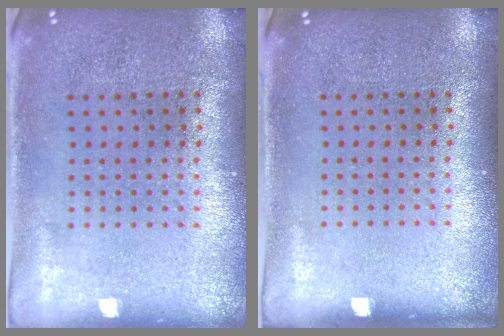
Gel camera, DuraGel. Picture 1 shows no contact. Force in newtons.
{"total": 0.0}